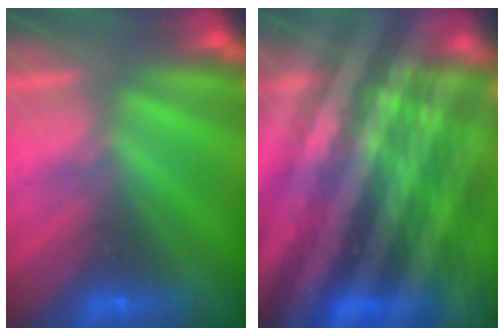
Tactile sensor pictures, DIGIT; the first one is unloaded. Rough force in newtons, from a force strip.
{"total": 5.6}